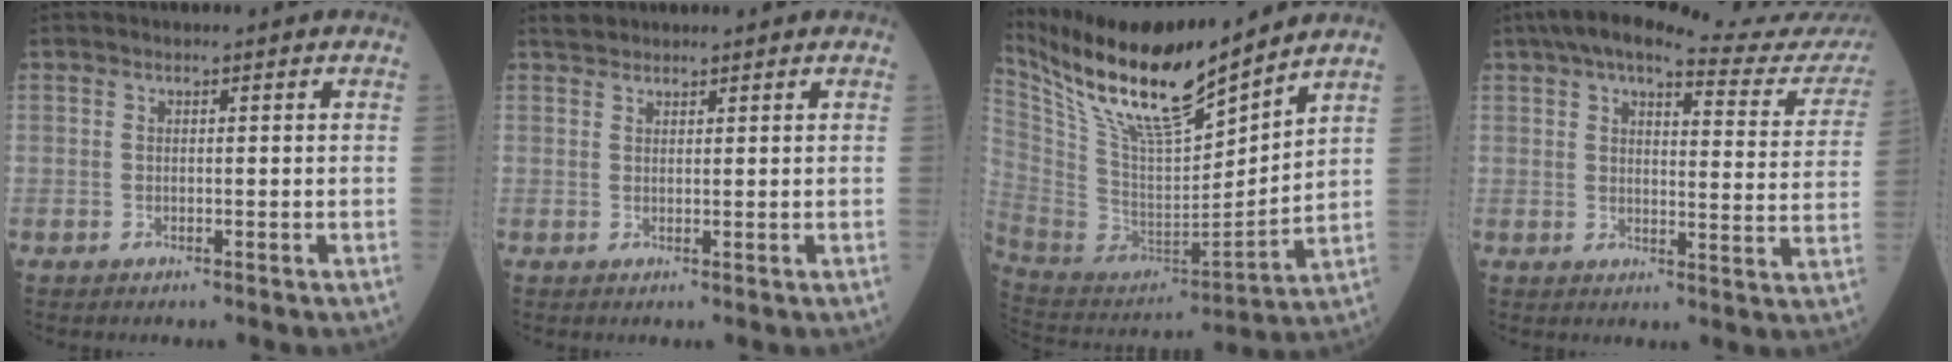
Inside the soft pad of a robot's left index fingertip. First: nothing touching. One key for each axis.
{"total": 1.6, "fx": 1.5, "fy": 0.5, "fz": -0.1, "tx": -0.005, "ty": 0.014, "tz": 0.030}
{"total": 19.3, "fx": 15.6, "fy": 2.2, "fz": 11.1, "tx": -0.214, "ty": -0.006, "tz": 0.298}
{"total": 23.3, "fx": 21.2, "fy": 2.1, "fz": 9.4, "tx": -0.131, "ty": -0.037, "tz": 0.250}